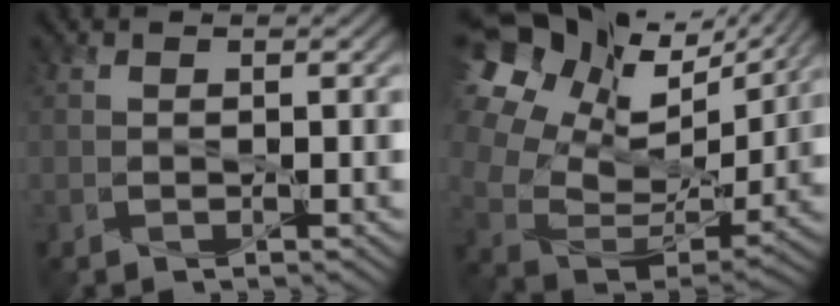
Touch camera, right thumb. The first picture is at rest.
{"total": 20.0, "force": [11.7, 12.4, 10.6], "torque": [-0.259, 0.058, 0.215]}